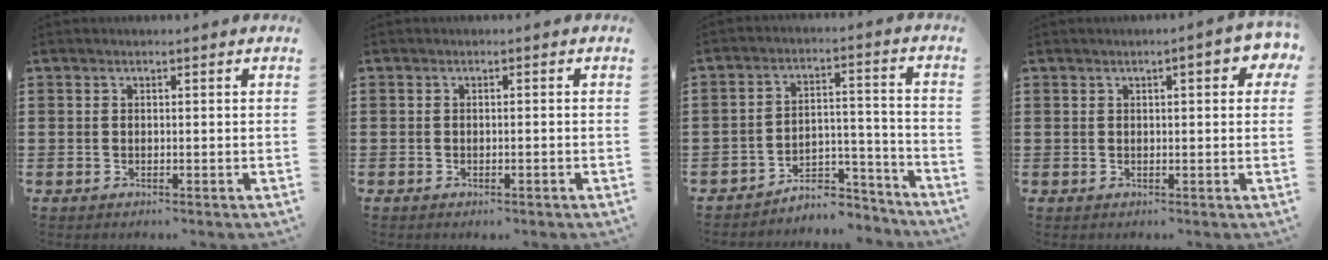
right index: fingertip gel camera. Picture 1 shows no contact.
{"total": 0.6, "force": [-0.5, 0.2, 0.3], "torque": [-0.009, -0.003, -0.010]}
{"total": 5.9, "force": [-5.3, 2.0, 1.5], "torque": [-0.023, 0.019, -0.104]}
{"total": 3.6, "force": [1.2, 0.9, 3.3], "torque": [-0.050, 0.001, 0.015]}